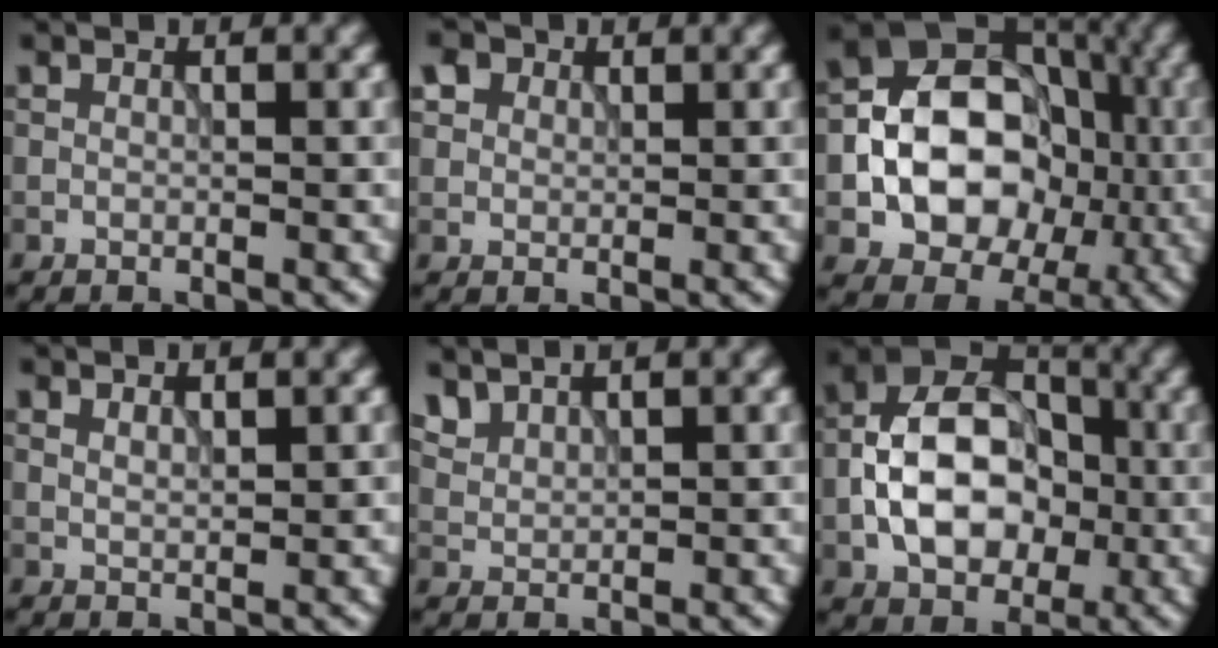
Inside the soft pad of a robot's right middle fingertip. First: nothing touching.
{"total": 2.7, "force": [1.5, 2.0, 1.0], "torque": [-0.031, -0.001, 0.035]}
{"total": 11.7, "force": [-1.7, 9.3, 6.9], "torque": [-0.083, 0.000, -0.046]}
{"total": 0.8, "force": [0.7, 0.2, 0.5], "torque": [-0.014, -0.001, 0.014]}
{"total": 2.5, "force": [2.0, 1.1, 0.9], "torque": [-0.032, 0.001, 0.056]}
{"total": 9.6, "force": [-2.0, 6.6, 6.7], "torque": [-0.118, 0.015, -0.041]}